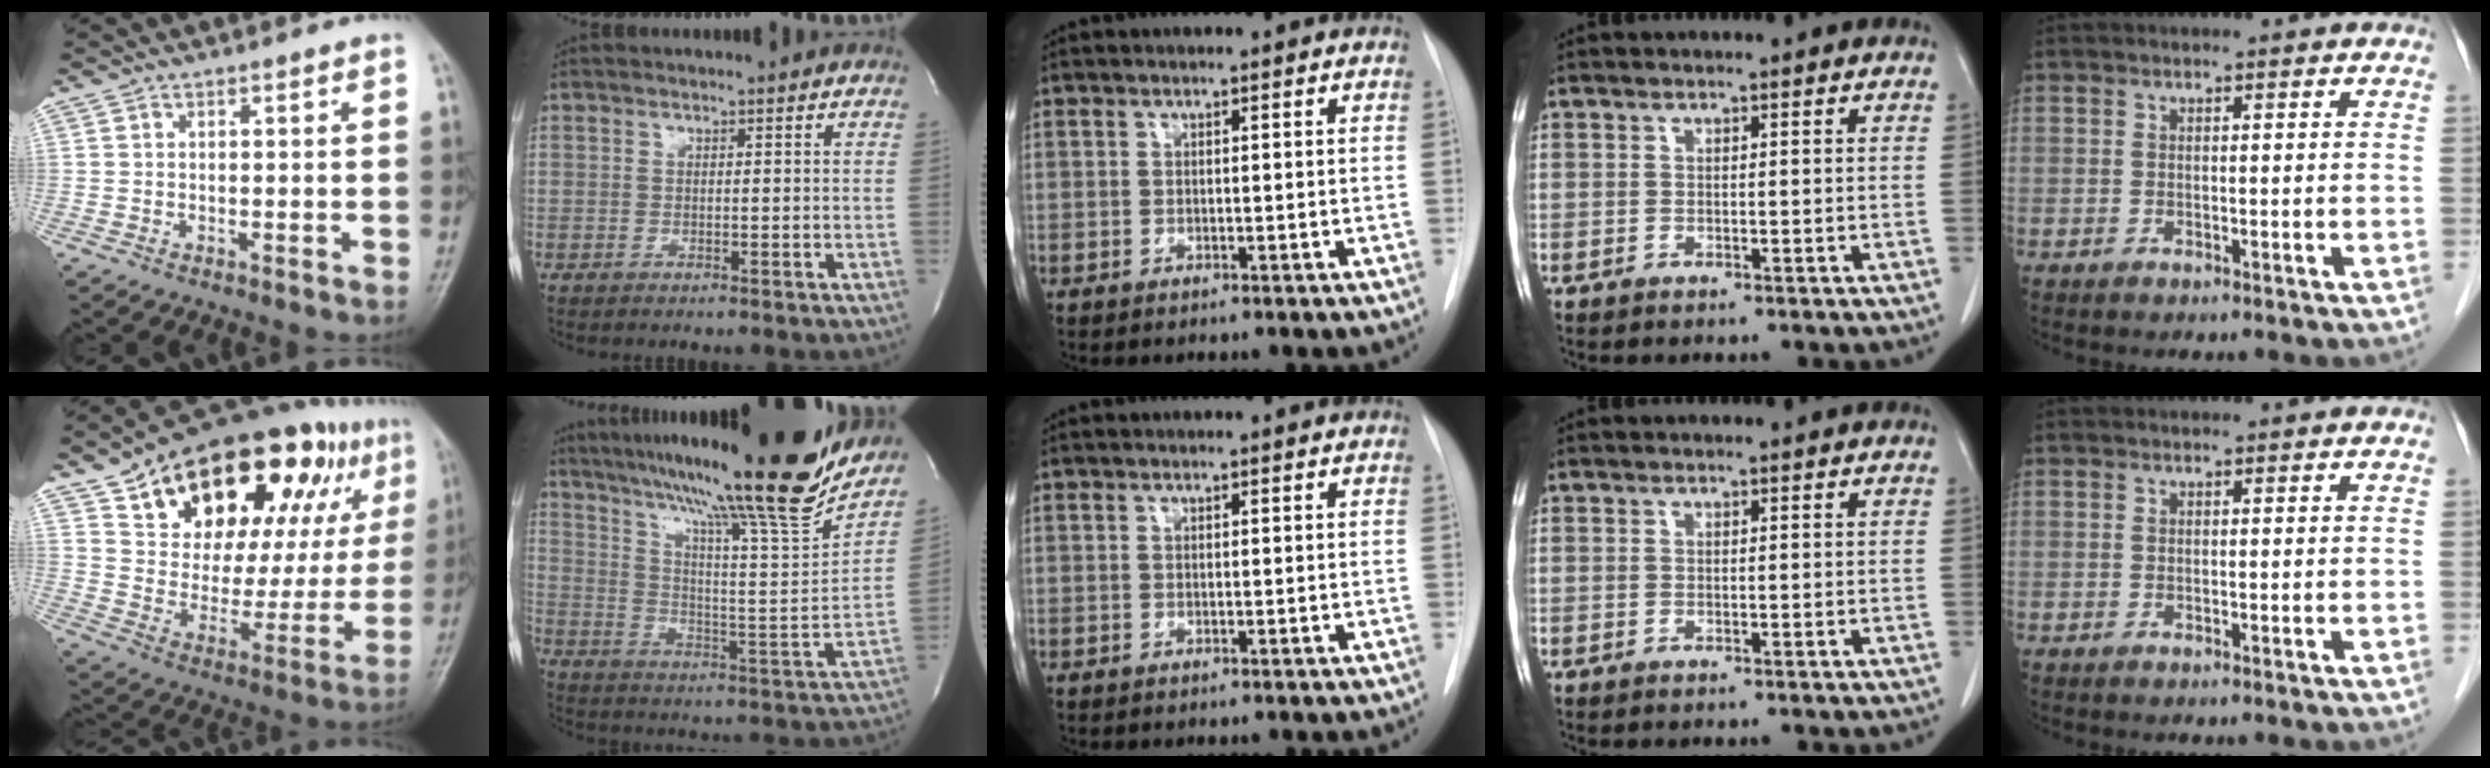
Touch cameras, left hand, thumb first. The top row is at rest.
{"thumb": {"total": 30.6, "force": [15.9, 14.7, 21.6], "torque": [-0.282, -0.015, 0.248]}, "index": {"total": 26.7, "force": [22.1, -0.1, 14.9], "torque": [-0.251, -0.055, 0.320]}}